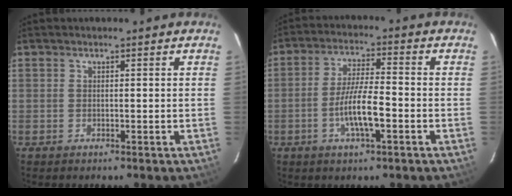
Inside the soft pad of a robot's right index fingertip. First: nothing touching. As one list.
[{"total": 8.3, "force": [-2.9, 1.4, 7.6], "torque": [-0.150, -0.001, -0.053]}]